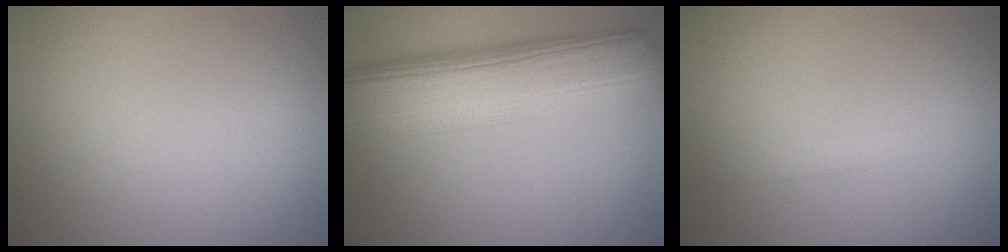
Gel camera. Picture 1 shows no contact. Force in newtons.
{"total": 9.8, "press": 9.8, "slide": 0.3}
{"total": 0.9, "press": 0.9, "slide": 0.0}